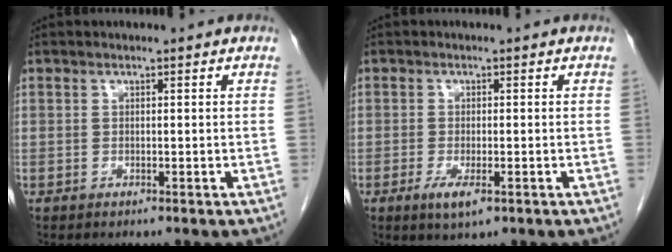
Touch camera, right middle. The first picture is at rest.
{"total": 3.4, "force": [-1.6, 0.9, 2.9], "torque": [-0.056, -0.007, -0.023]}